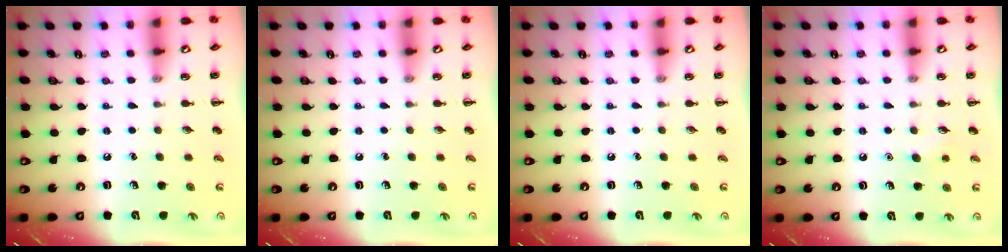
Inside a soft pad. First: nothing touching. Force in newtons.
{"total": 0.0}
{"total": 0.0}
{"total": 4.4, "press": 4.2, "slide": 1.1}